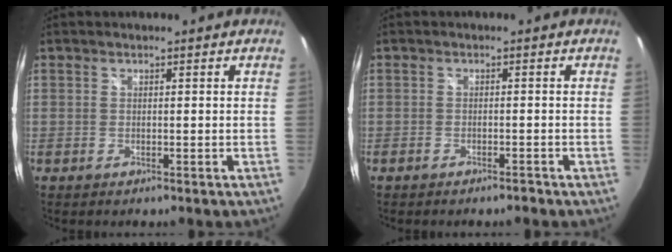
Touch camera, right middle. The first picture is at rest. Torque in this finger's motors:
{"motor_torque": [-0.44, -0.01, -0.03, -0.01]}